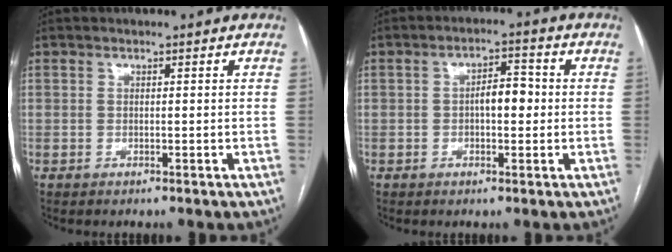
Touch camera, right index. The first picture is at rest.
{"total": 4.5, "force": [-0.2, 2.0, 4.0], "torque": [-0.062, 0.012, -0.005]}